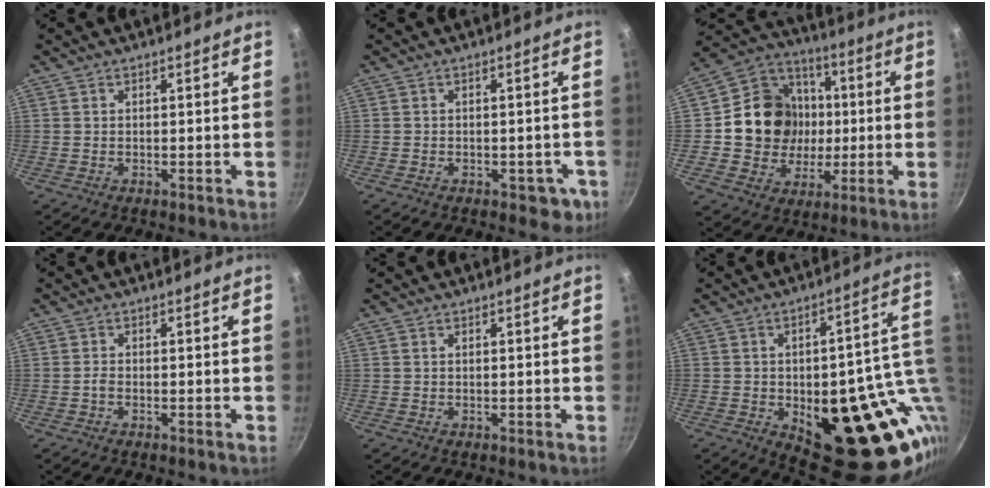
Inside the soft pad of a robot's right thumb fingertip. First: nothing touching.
{"total": 4.6, "force": [-1.7, 3.0, 3.0], "torque": [-0.012, 0.015, -0.008]}
{"total": 17.9, "force": [0.4, 16.0, 7.8], "torque": [-0.105, 0.021, 0.006]}
{"total": 0.9, "force": [-0.5, 0.3, 0.6], "torque": [-0.016, 0.005, -0.014]}
{"total": 0.0}
{"total": 28.4, "force": [-4.0, 13.9, 24.4], "torque": [-0.246, -0.009, -0.029]}